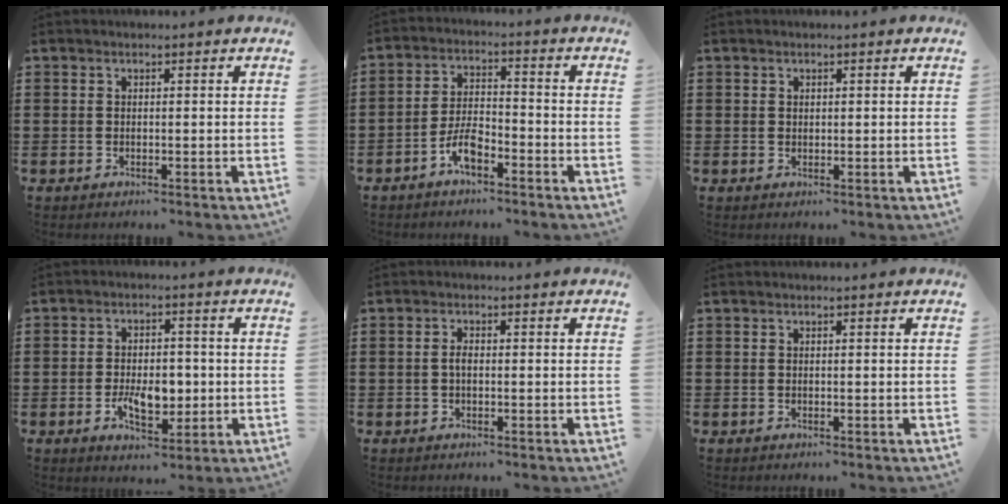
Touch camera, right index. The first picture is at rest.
{"total": 5.4, "force": [-3.4, 2.1, 3.7], "torque": [-0.089, 0.005, -0.070]}
{"total": 0.6, "force": [0.3, 0.5, 0.1], "torque": [-0.004, 0.002, 0.007]}
{"total": 6.7, "force": [-1.2, 3.9, 5.2], "torque": [-0.089, 0.000, -0.025]}
{"total": 1.5, "force": [-0.3, 0.6, 1.4], "torque": [-0.034, -0.003, -0.007]}
{"total": 0.0}